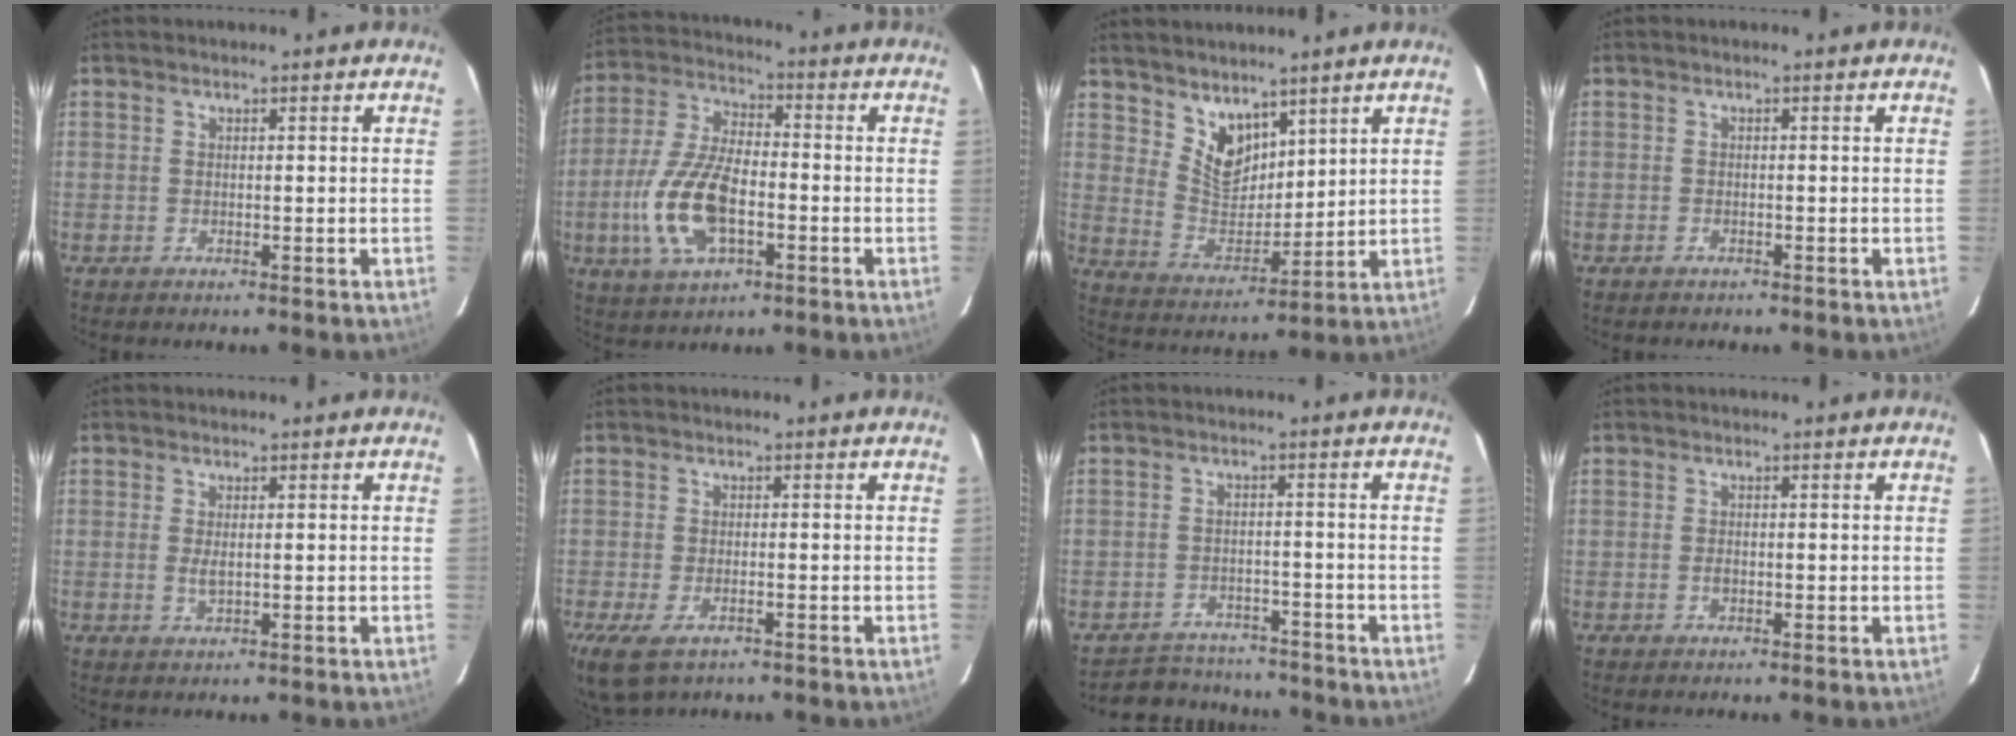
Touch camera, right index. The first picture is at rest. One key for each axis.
{"total": 14.7, "fx": -4.2, "fy": 6.9, "fz": 12.3, "tx": -0.269, "ty": -0.002, "tz": -0.076}
{"total": 8.5, "fx": 6.1, "fy": 4.7, "fz": 3.4, "tx": -0.053, "ty": -0.002, "tz": 0.130}
{"total": 1.1, "fx": -0.9, "fy": 0.6, "fz": 0.1, "tx": -0.004, "ty": 0.002, "tz": -0.016}
{"total": 2.0, "fx": 0.0, "fy": 0.8, "fz": 1.9, "tx": -0.038, "ty": -0.003, "tz": 0.001}
{"total": 8.3, "fx": -4.8, "fy": 4.0, "fz": 5.5, "tx": -0.127, "ty": -0.031, "tz": -0.084}
{"total": 9.8, "fx": -8.9, "fy": 3.9, "fz": 1.5, "tx": -0.046, "ty": 0.015, "tz": -0.119}
{"total": 1.1, "fx": -0.3, "fy": 0.7, "fz": 0.7, "tx": -0.013, "ty": 0.000, "tz": -0.005}